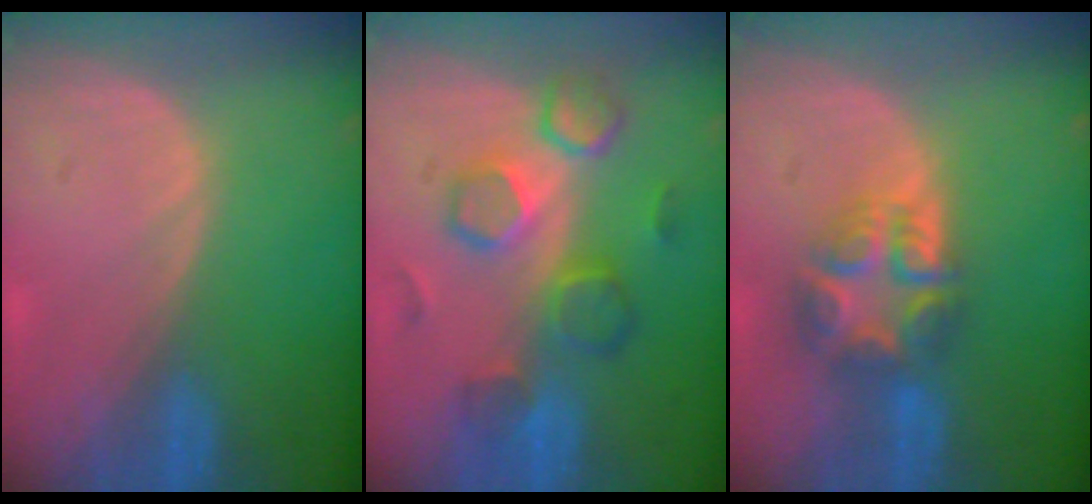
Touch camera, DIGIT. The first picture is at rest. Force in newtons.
{"total": 8.3, "press": 8.2, "slide": 1.4}
{"total": 7.7, "press": 6.7, "slide": 3.7}